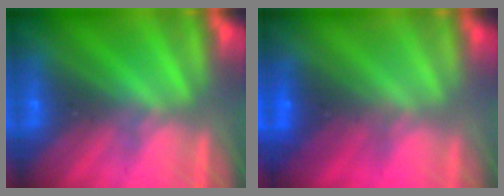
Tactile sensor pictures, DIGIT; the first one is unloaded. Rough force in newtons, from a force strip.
{"total": 2.2}